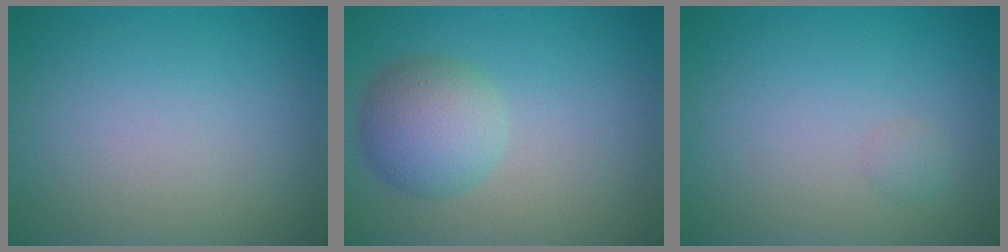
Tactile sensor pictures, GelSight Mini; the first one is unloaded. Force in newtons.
{"total": 4.2, "press": 4.2, "slide": 0.4}
{"total": 0.6, "press": 0.6, "slide": 0.0}